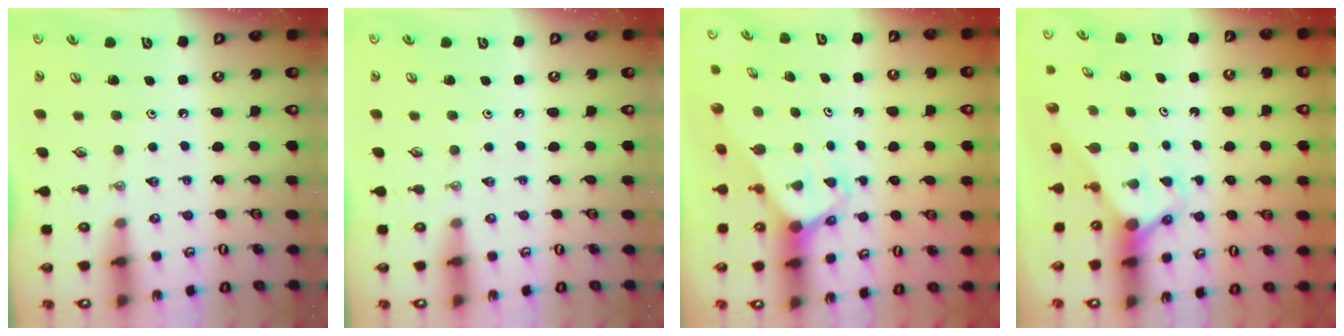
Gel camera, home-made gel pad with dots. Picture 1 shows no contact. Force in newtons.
{"total": 0.0}
{"total": 2.2, "press": 2.2, "slide": 0.1}
{"total": 2.7, "press": 2.7, "slide": 0.0}